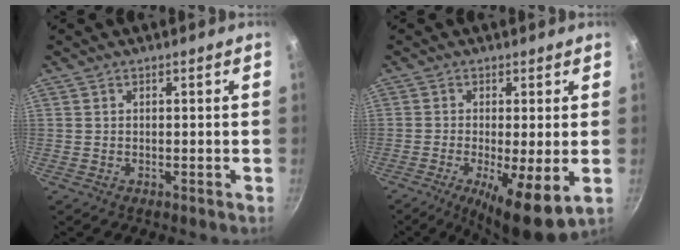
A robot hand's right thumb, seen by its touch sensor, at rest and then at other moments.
{"total": 11.8, "force": [-3.5, 3.2, 10.8], "torque": [-0.177, -0.023, -0.049]}